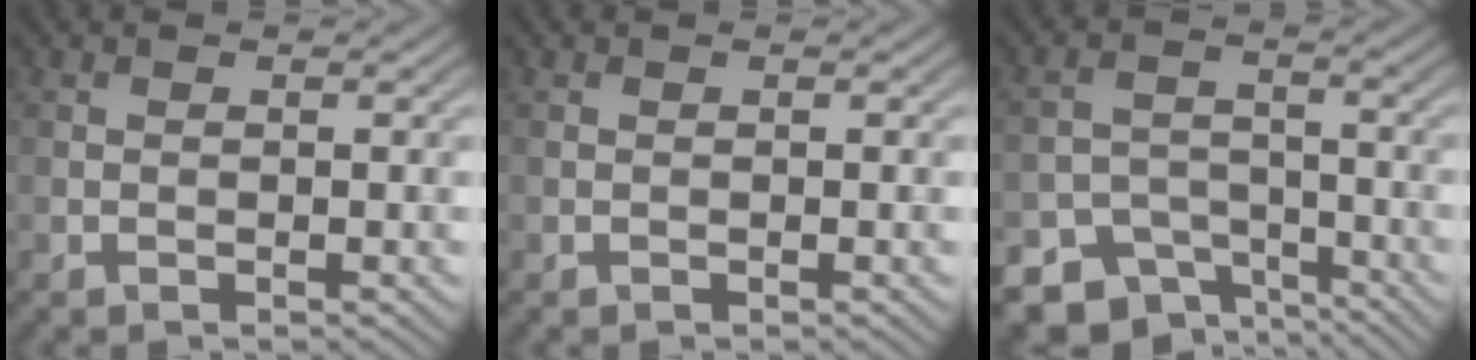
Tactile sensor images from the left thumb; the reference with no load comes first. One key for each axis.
{"total": 0.0}
{"total": 8.0, "fx": -6.2, "fy": 4.7, "fz": 2.2, "tx": -0.028, "ty": -0.011, "tz": -0.096}